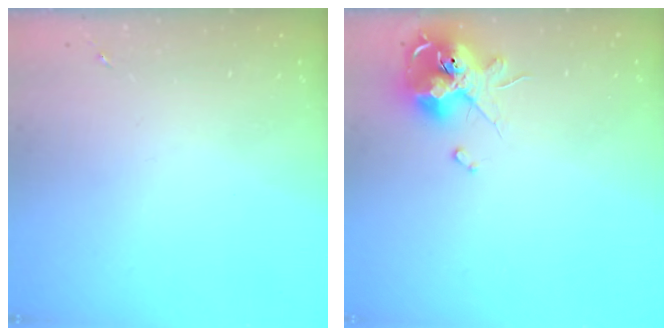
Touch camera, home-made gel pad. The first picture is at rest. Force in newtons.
{"total": 13.9, "press": 13.8, "slide": 1.9}